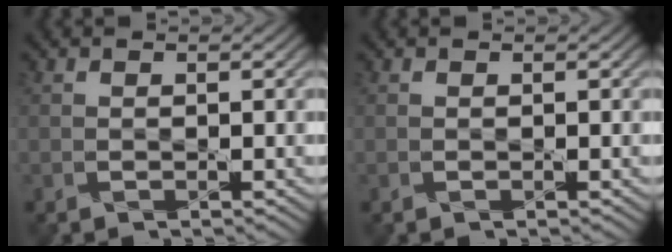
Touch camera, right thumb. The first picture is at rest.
{"total": 0.0}